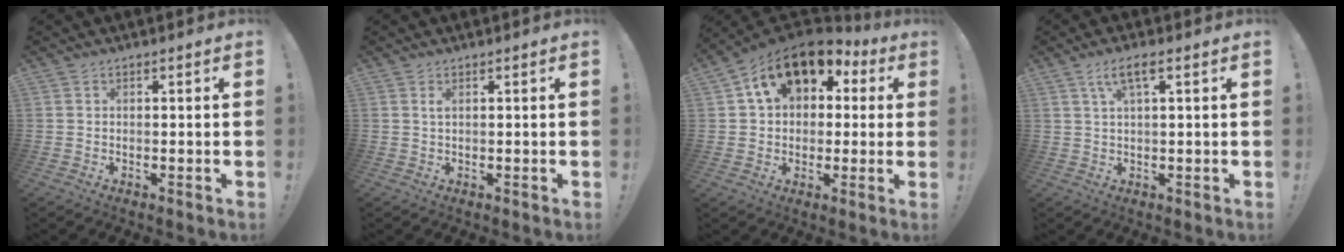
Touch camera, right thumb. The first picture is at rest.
{"total": 1.0, "force": [0.4, 0.1, 0.9], "torque": [-0.018, 0.001, 0.005]}
{"total": 15.2, "force": [7.6, 9.8, 8.8], "torque": [-0.137, -0.034, 0.140]}
{"total": 5.0, "force": [2.0, 1.0, 4.4], "torque": [-0.086, 0.003, 0.033]}